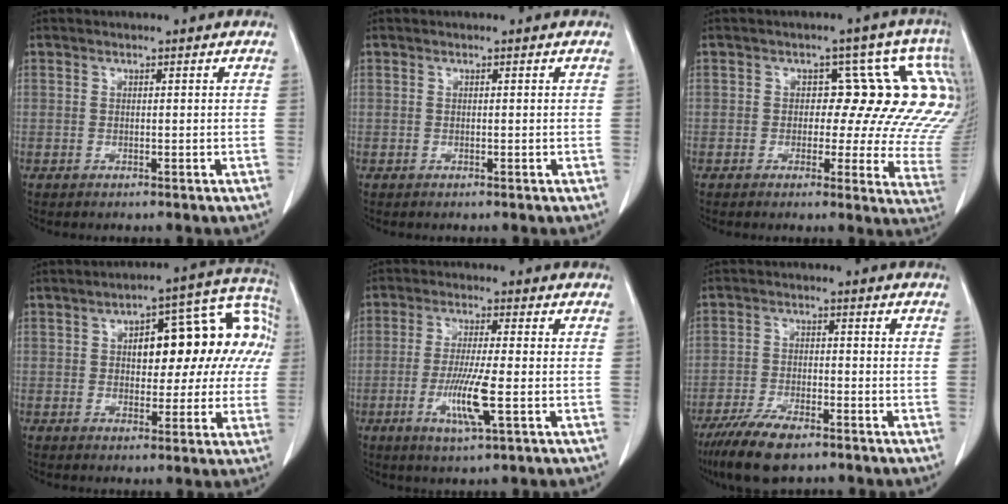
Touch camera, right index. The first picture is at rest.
{"total": 0.0}
{"total": 13.0, "force": [3.3, 6.1, 11.0], "torque": [-0.122, 0.007, 0.014]}
{"total": 16.0, "force": [2.9, 7.2, 14.0], "torque": [-0.173, 0.054, 0.036]}
{"total": 7.9, "force": [-2.3, 0.3, 7.6], "torque": [-0.146, -0.016, -0.044]}
{"total": 8.2, "force": [-5.8, 2.5, 5.2], "torque": [-0.097, -0.013, -0.104]}